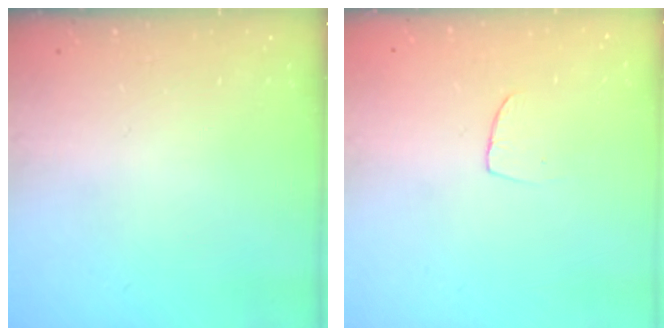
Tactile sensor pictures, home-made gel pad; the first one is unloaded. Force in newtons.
{"total": 3.1, "press": 3.1, "slide": 0.2}